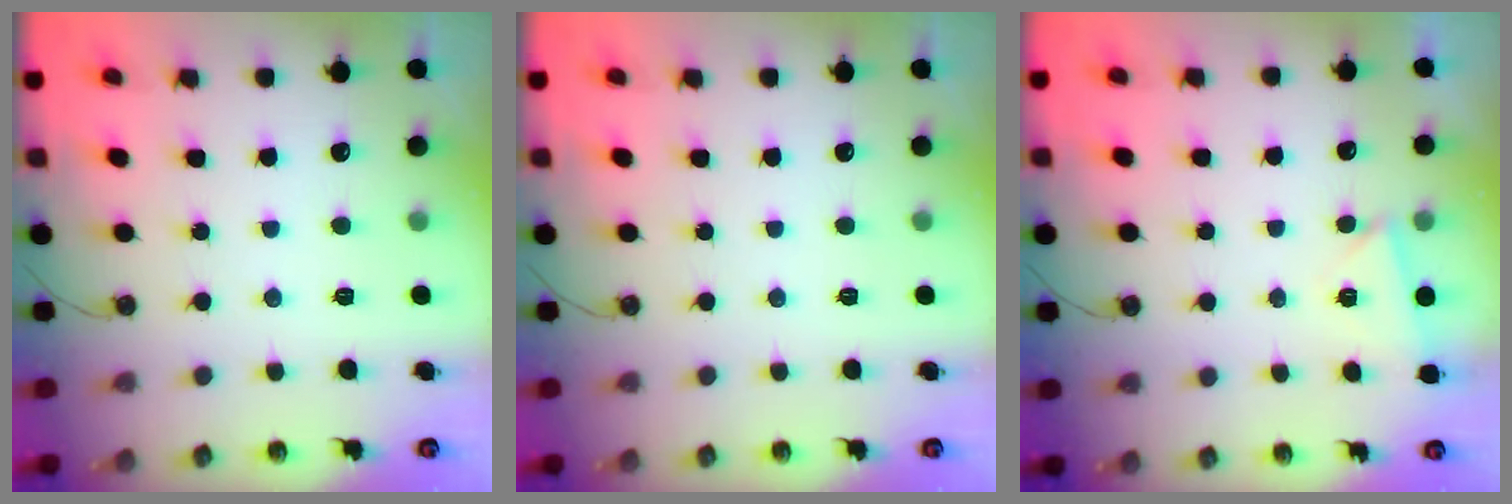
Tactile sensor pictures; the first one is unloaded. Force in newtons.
{"total": 0.0}
{"total": 2.9, "press": 2.8, "slide": 0.6}